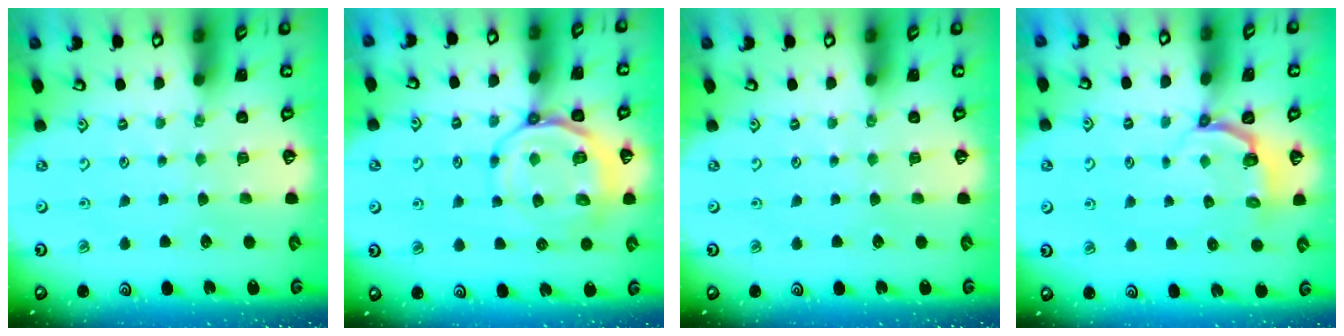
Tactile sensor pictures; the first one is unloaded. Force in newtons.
{"total": 11.1, "press": 10.8, "slide": 2.3}
{"total": 0.0}
{"total": 3.6, "press": 2.6, "slide": 2.5}